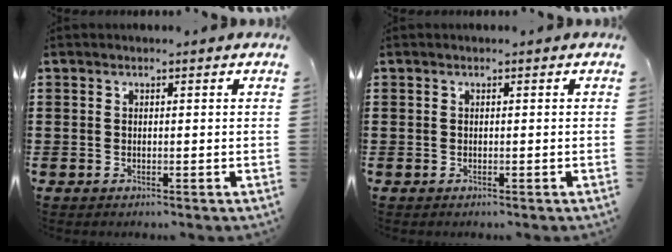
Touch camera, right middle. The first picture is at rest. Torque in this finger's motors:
{"motor_torque": [0.00, 0.00, 0.00, -0.01]}